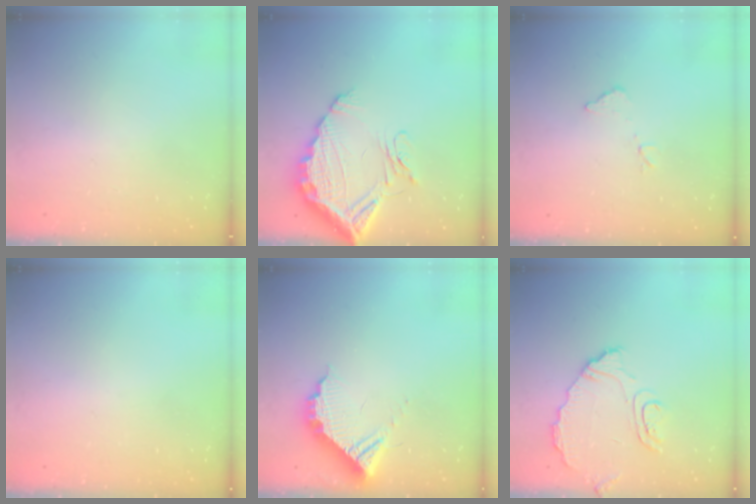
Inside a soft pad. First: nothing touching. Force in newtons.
{"total": 15.9, "press": 15.8, "slide": 1.4}
{"total": 7.0, "press": 7.0, "slide": 0.2}
{"total": 2.8, "press": 2.8, "slide": 0.1}
{"total": 11.1, "press": 11.0, "slide": 1.0}
{"total": 9.5, "press": 9.5, "slide": 0.4}